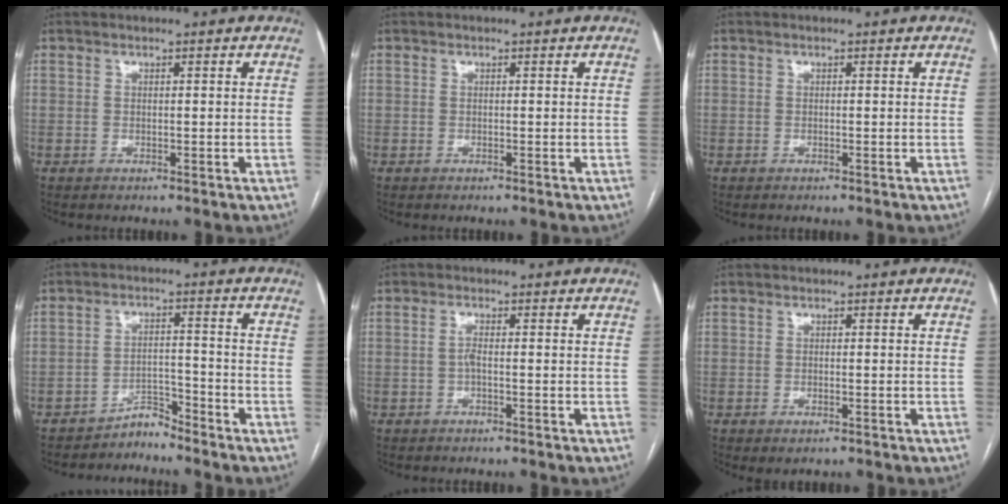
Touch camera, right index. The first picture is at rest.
{"total": 0.0}
{"total": 0.0}
{"total": 3.2, "force": [-3.1, 0.7, -0.4], "torque": [0.016, 0.003, -0.052]}
{"total": 1.4, "force": [-0.3, 0.1, 1.4], "torque": [-0.028, 0.001, -0.006]}
{"total": 1.5, "force": [-0.8, 0.6, 1.2], "torque": [-0.019, -0.004, -0.005]}